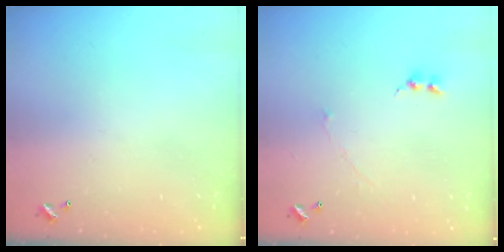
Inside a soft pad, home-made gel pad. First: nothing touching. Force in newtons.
{"total": 2.4, "press": 2.3, "slide": 0.7}